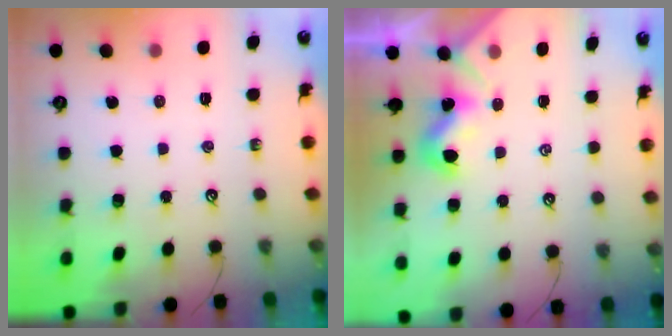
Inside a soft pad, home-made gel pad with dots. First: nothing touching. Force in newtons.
{"total": 1.3, "press": 1.2, "slide": 0.3}